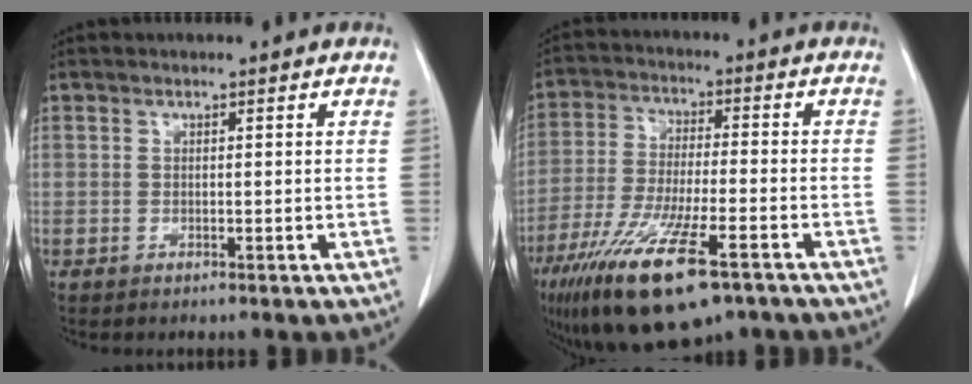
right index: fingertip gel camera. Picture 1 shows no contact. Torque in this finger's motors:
{"motor_torque": [1.30, -0.84, 1.05, 0.21]}